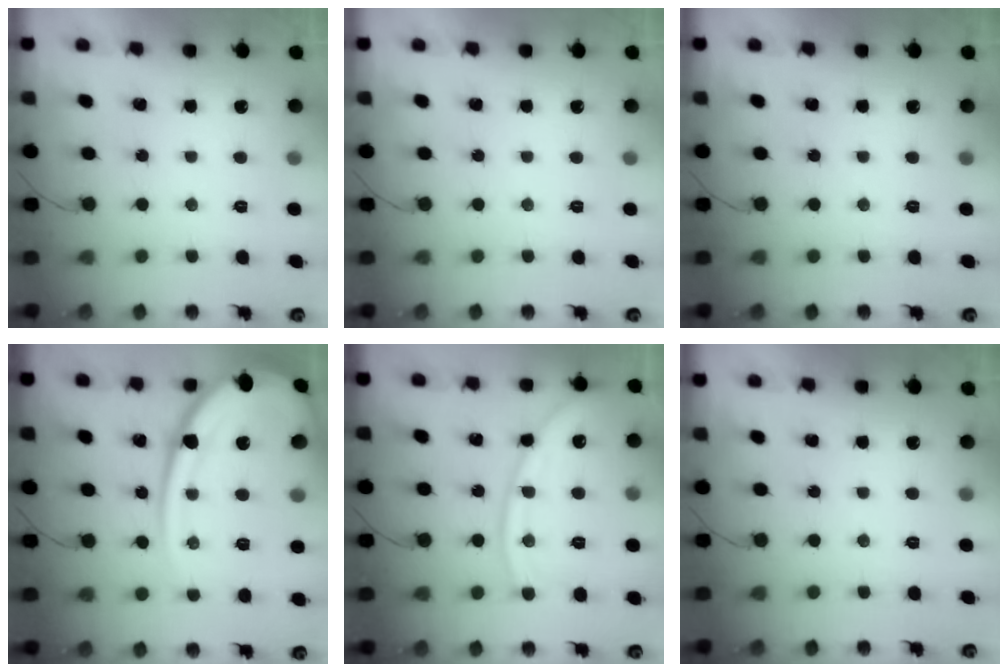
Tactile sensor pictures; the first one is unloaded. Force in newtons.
{"total": 0.0}
{"total": 0.0}
{"total": 19.4, "press": 19.3, "slide": 2.0}
{"total": 11.9, "press": 11.8, "slide": 1.4}
{"total": 0.0}